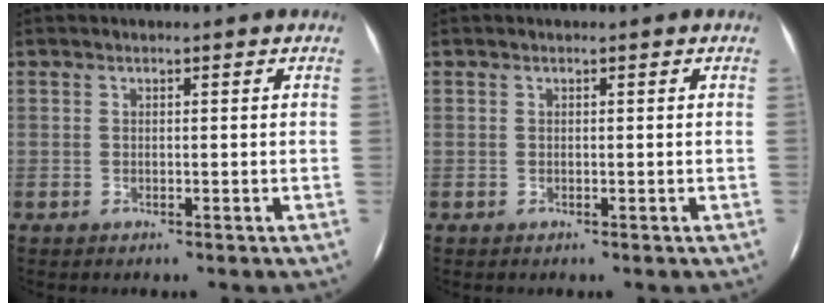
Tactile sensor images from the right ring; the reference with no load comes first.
{"total": 0.0}